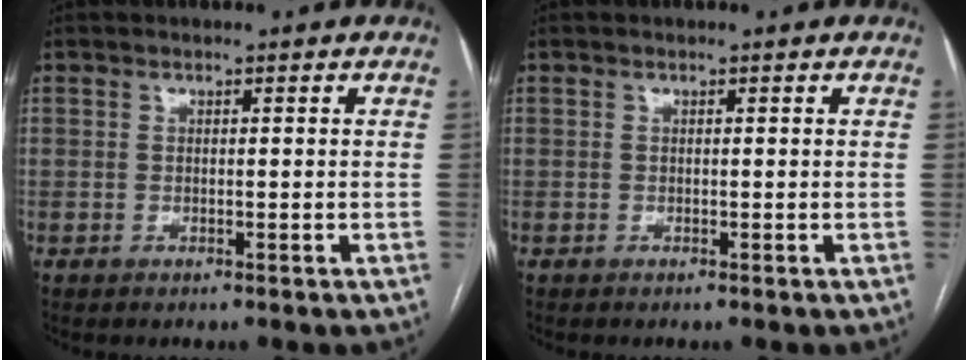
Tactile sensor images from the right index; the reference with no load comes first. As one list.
[{"total": 0.0}]